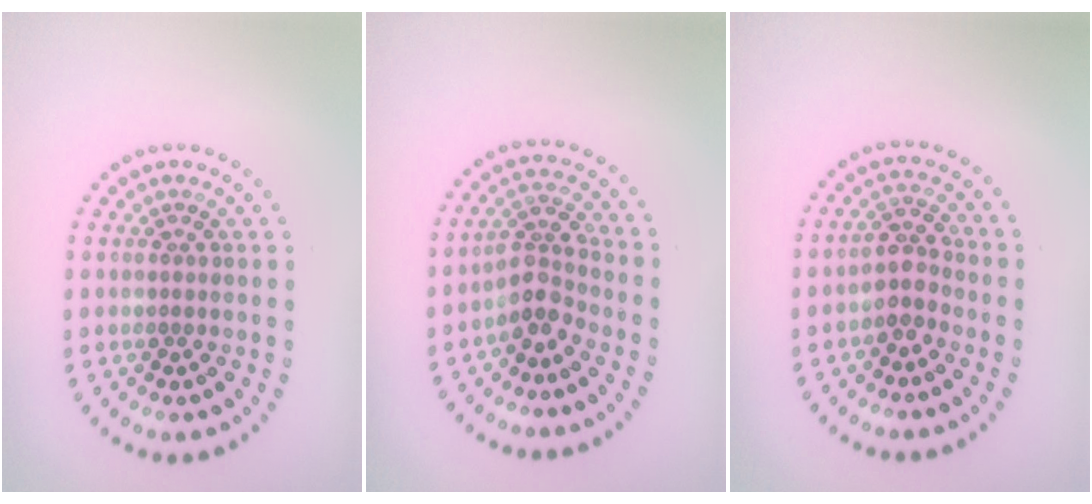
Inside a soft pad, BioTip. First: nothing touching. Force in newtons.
{"total": 2.9, "press": 2.3, "slide": 1.8}
{"total": 2.4, "press": 2.0, "slide": 1.3}